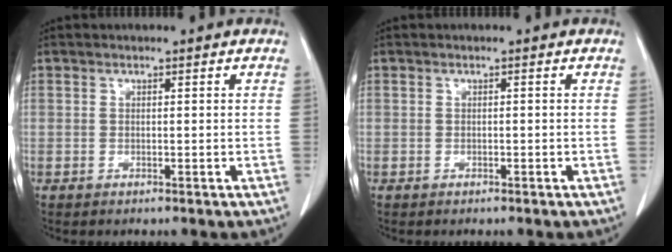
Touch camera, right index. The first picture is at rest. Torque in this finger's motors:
{"motor_torque": [-0.11, 0.13, -0.03, 0.00]}